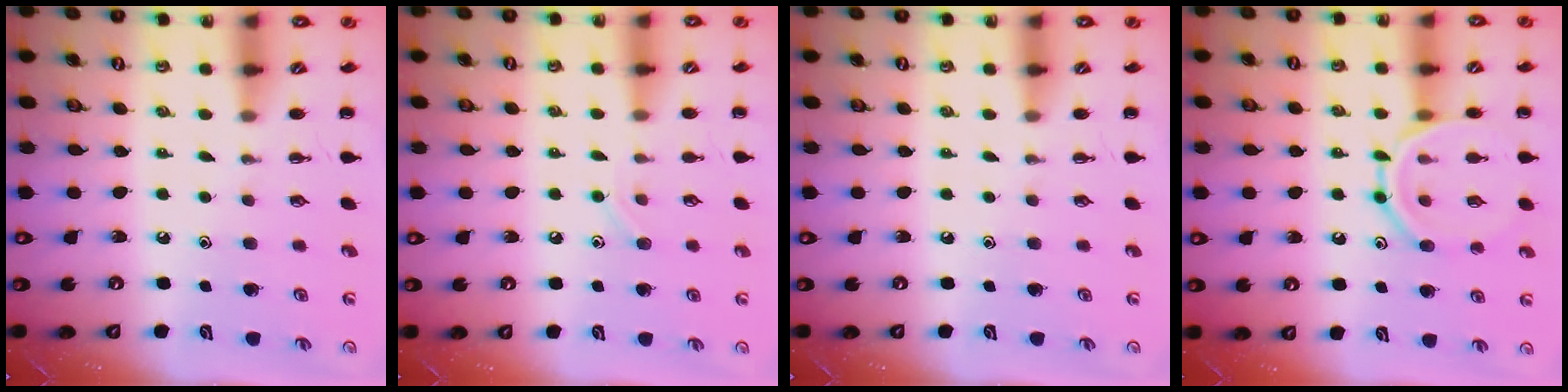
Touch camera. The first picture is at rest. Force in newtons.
{"total": 5.8, "press": 5.5, "slide": 1.9}
{"total": 0.0}
{"total": 13.2, "press": 13.2, "slide": 0.9}